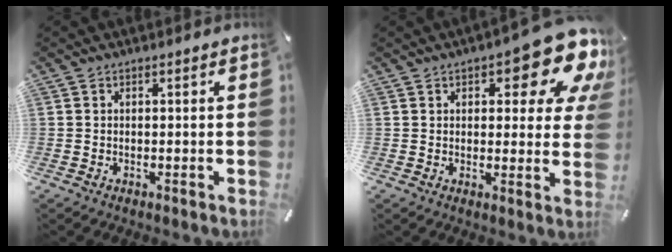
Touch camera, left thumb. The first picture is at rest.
{"total": 14.7, "force": [7.9, 5.8, 10.9], "torque": [-0.129, -0.053, 0.129]}